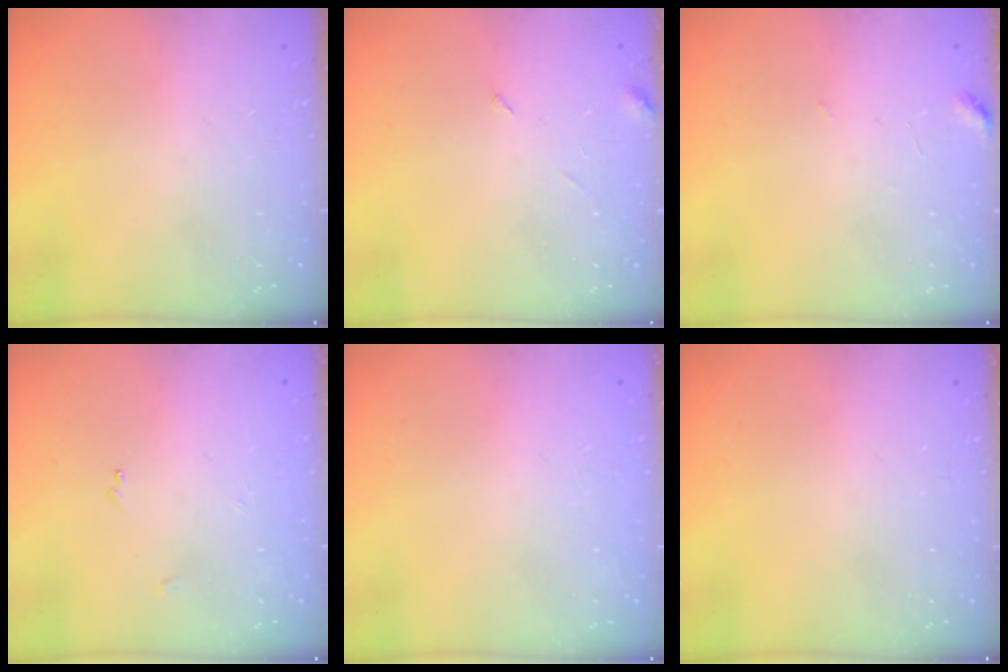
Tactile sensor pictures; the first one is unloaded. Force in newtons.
{"total": 3.4, "press": 3.4, "slide": 0.3}
{"total": 3.2, "press": 3.2, "slide": 0.4}
{"total": 0.0}
{"total": 2.0, "press": 2.0, "slide": 0.1}
{"total": 0.0}